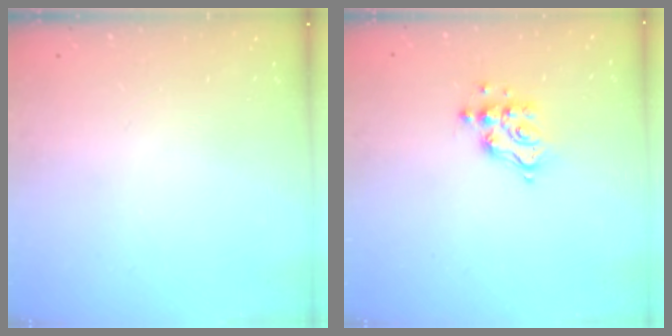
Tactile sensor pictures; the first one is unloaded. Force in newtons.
{"total": 9.4, "press": 9.4, "slide": 0.7}